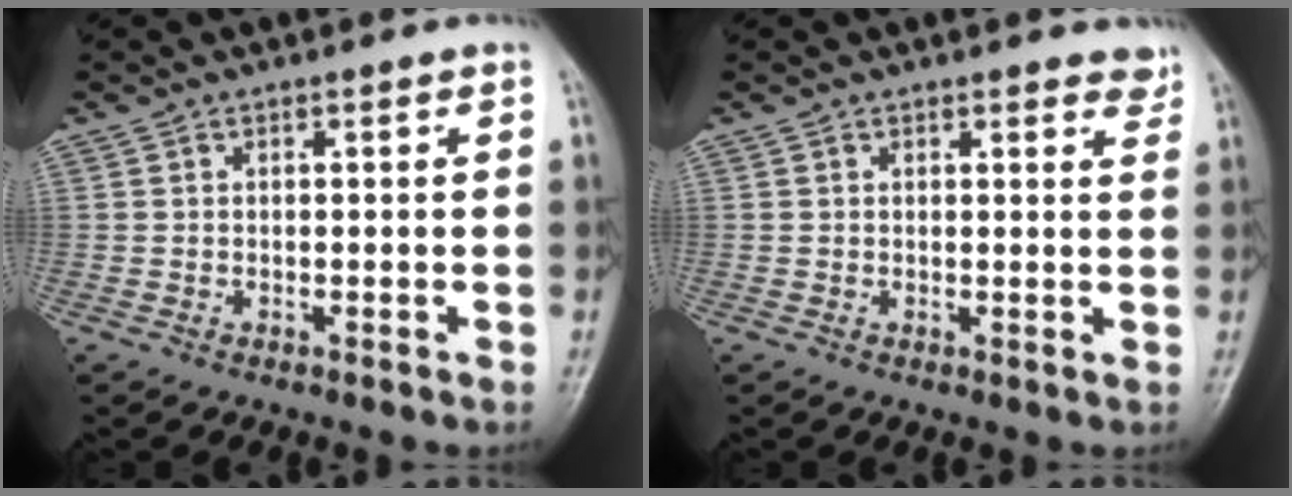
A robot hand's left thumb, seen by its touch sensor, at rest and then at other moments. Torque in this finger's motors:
{"motor_torque": [-0.04, -0.06, -0.13, -0.11, 0.02]}